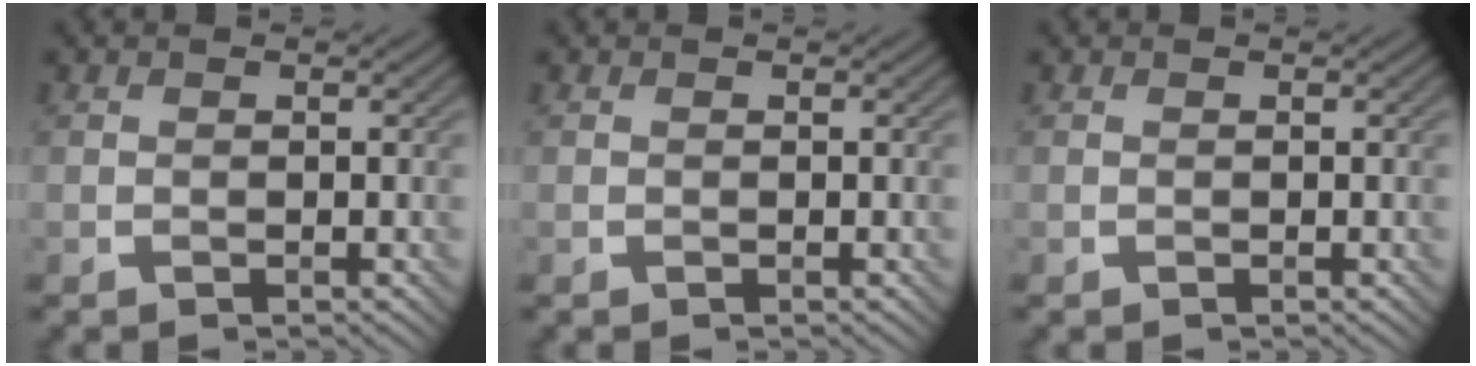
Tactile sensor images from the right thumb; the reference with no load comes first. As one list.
[{"total": 0.0}, {"total": 0.0}]